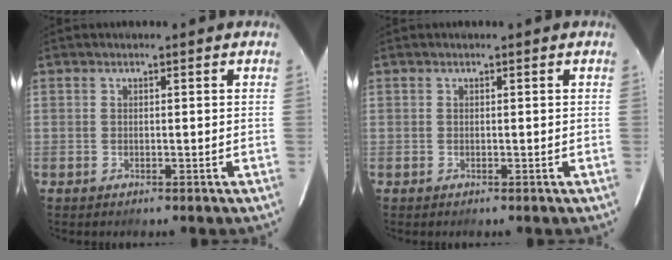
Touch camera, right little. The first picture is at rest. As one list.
[{"total": 0.0}]